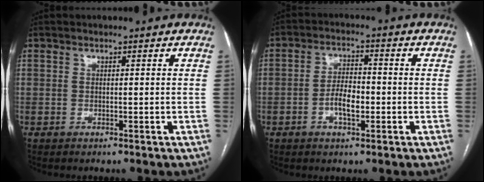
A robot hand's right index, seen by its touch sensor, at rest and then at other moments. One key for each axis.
{"total": 4.8, "fx": -1.5, "fy": 2.0, "fz": 4.2, "tx": -0.082, "ty": 0.007, "tz": -0.028}